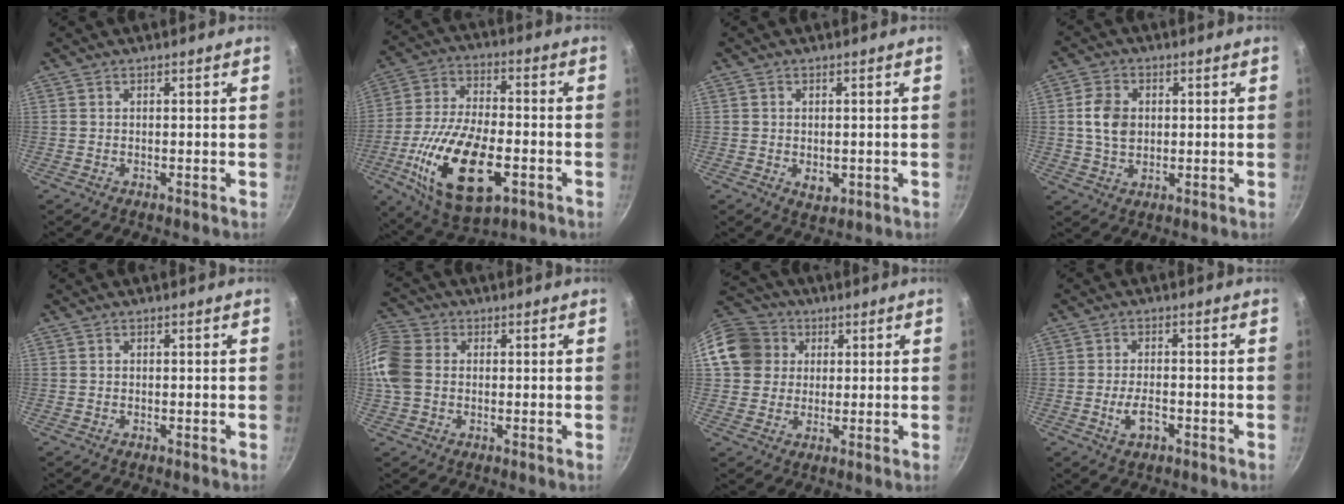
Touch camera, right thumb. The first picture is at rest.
{"total": 21.2, "force": [-6.7, 10.3, 17.2], "torque": [-0.321, 0.014, -0.114]}
{"total": 3.1, "force": [-0.5, 2.4, 2.0], "torque": [-0.031, -0.007, -0.003]}
{"total": 7.2, "force": [0.8, 5.4, 4.8], "torque": [-0.074, 0.005, 0.014]}
{"total": 0.0}
{"total": 13.6, "force": [0.7, 11.0, 8.0], "torque": [-0.183, 0.025, -0.001]}
{"total": 12.9, "force": [3.1, 11.5, 5.0], "torque": [-0.084, 0.025, 0.049]}
{"total": 4.4, "force": [-1.7, 2.3, 3.4], "torque": [-0.057, 0.012, -0.031]}